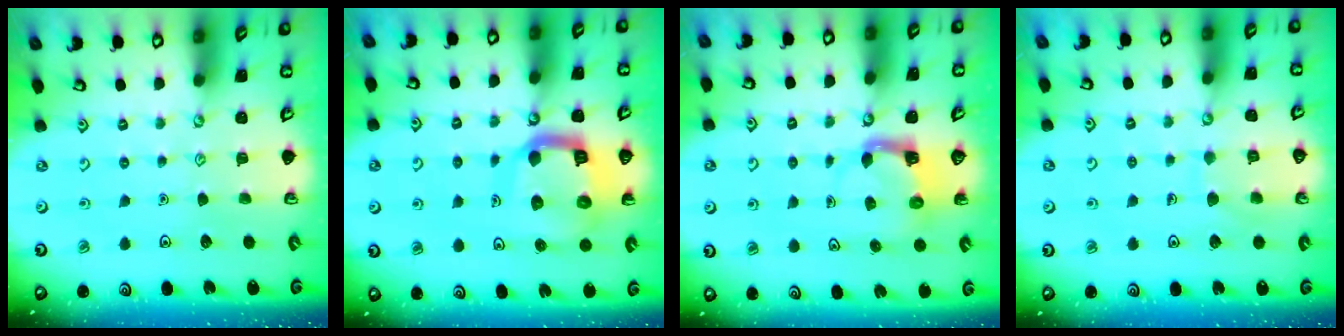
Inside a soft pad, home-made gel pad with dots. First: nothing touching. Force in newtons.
{"total": 14.3, "press": 14.2, "slide": 1.8}
{"total": 3.9, "press": 3.9, "slide": 0.6}
{"total": 7.3, "press": 7.3, "slide": 0.7}